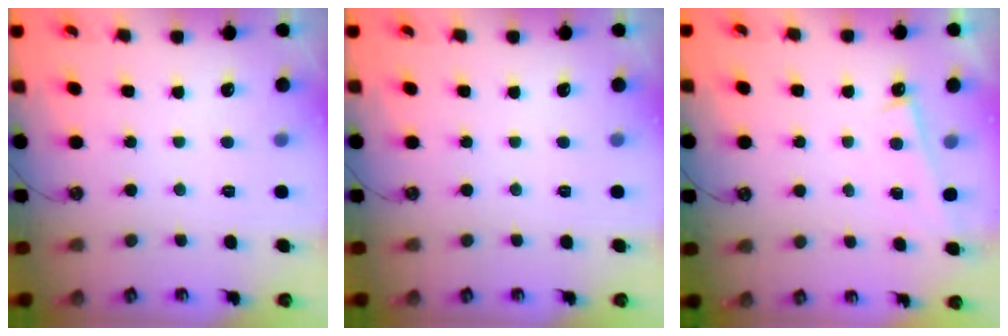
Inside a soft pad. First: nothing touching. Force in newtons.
{"total": 0.0}
{"total": 2.5, "press": 2.5, "slide": 0.3}